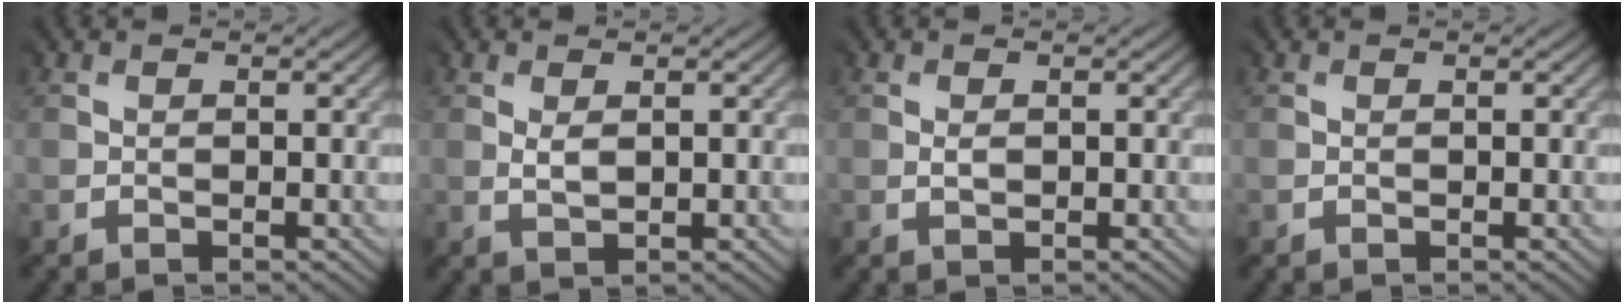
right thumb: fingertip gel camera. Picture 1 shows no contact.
{"total": 1.0, "force": [0.7, 0.4, 0.5], "torque": [-0.017, -0.001, 0.016]}
{"total": 0.5, "force": [0.4, 0.4, 0.1], "torque": [-0.004, -0.002, 0.009]}
{"total": 0.0}